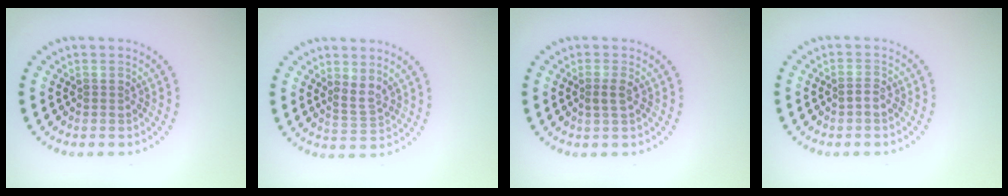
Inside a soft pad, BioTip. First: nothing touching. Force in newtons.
{"total": 1.9, "press": 1.3, "slide": 1.3}
{"total": 1.3, "press": 1.2, "slide": 0.5}
{"total": 0.9, "press": 0.9, "slide": 0.2}